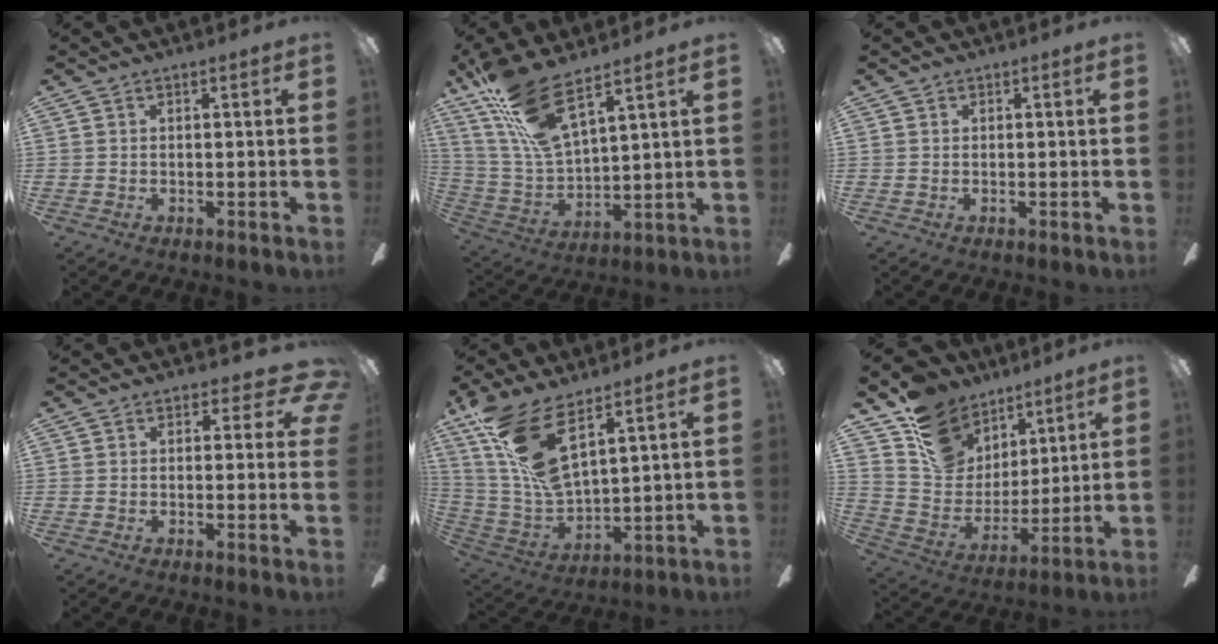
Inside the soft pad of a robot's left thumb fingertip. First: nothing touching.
{"total": 16.1, "force": [11.0, 4.6, 10.8], "torque": [-0.247, -0.055, 0.197]}
{"total": 0.0}
{"total": 4.9, "force": [2.3, 2.7, 3.3], "torque": [-0.030, -0.011, 0.040]}
{"total": 17.4, "force": [10.3, 6.1, 12.7], "torque": [-0.274, -0.052, 0.184]}
{"total": 16.5, "force": [10.5, 11.4, 5.5], "torque": [-0.112, -0.065, 0.205]}